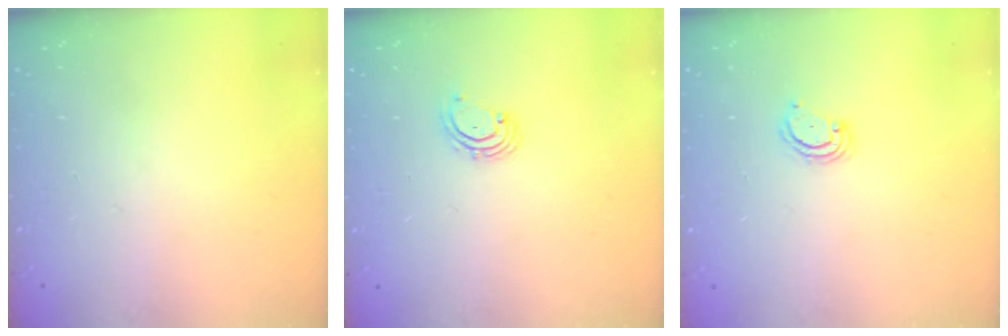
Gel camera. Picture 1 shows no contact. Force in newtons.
{"total": 2.0, "press": 2.0, "slide": 0.4}
{"total": 3.3, "press": 3.3, "slide": 0.3}